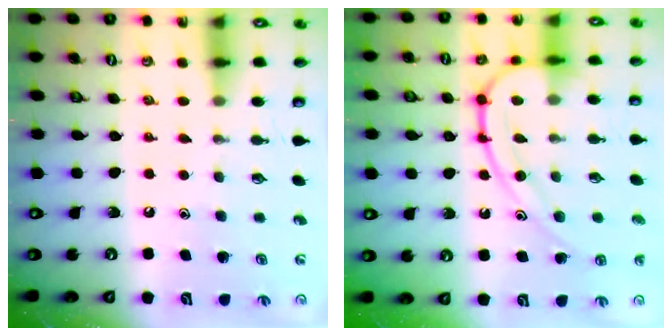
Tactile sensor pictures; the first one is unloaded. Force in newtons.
{"total": 13.2, "press": 13.2, "slide": 0.3}